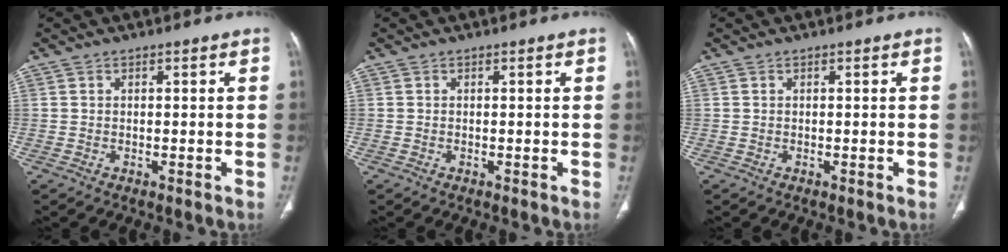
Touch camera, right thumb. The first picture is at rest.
{"total": 0.0}
{"total": 0.0}